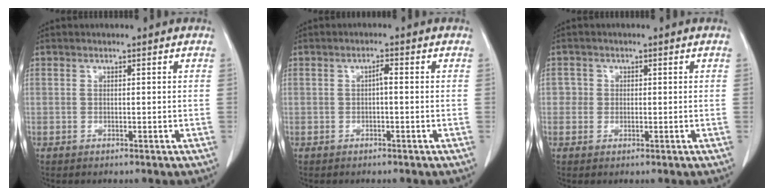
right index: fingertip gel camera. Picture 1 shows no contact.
{"total": 1.3, "force": [-0.1, 0.3, 1.3], "torque": [-0.021, 0.004, -0.001]}
{"total": 1.7, "force": [0.1, 1.7, 0.1], "torque": [0.011, 0.005, -0.002]}